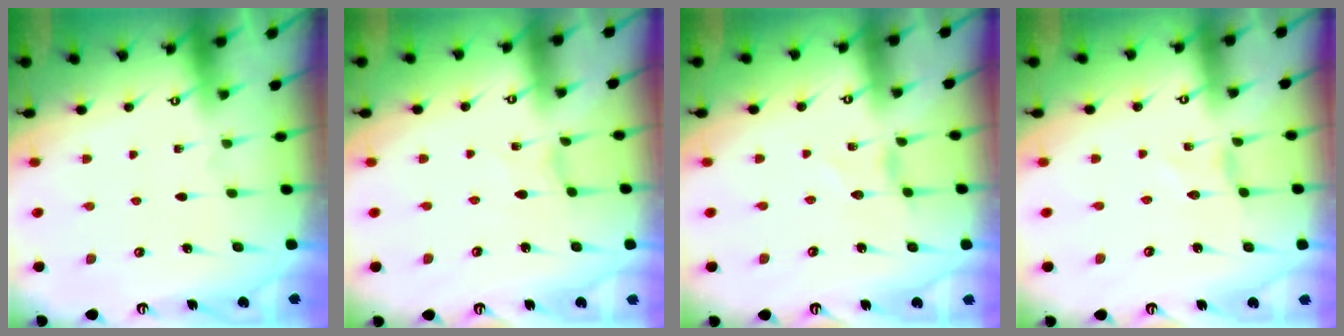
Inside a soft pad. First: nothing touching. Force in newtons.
{"total": 0.0}
{"total": 0.0}
{"total": 0.0}